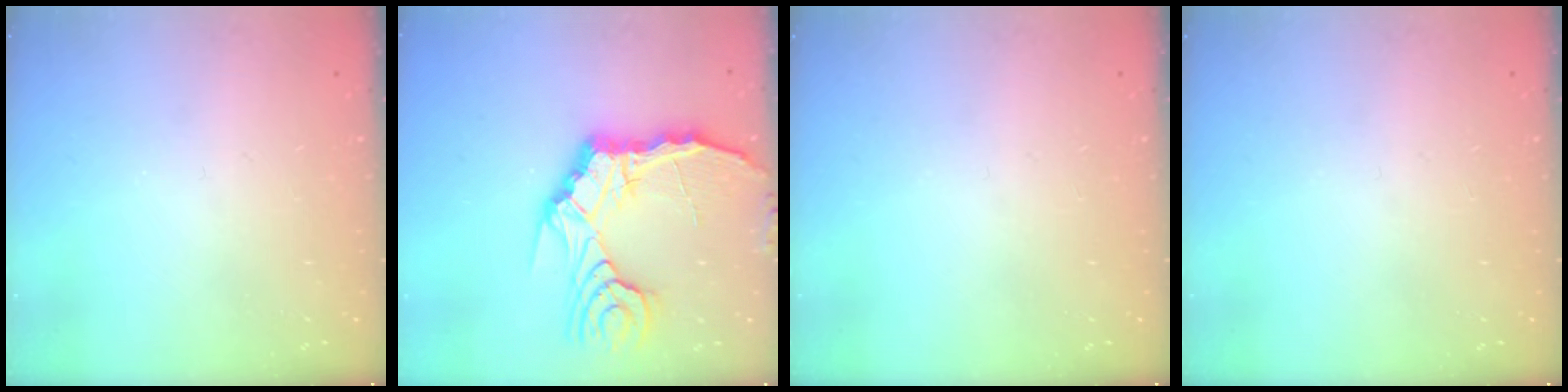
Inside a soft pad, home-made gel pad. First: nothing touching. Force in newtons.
{"total": 16.7, "press": 16.5, "slide": 2.3}
{"total": 0.0}
{"total": 0.0}